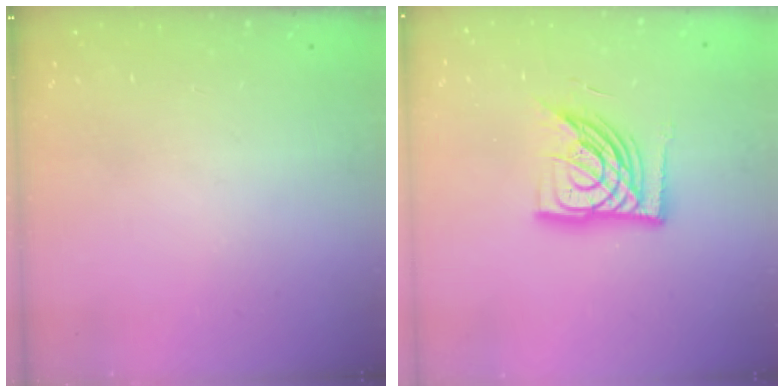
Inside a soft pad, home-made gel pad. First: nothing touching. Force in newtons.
{"total": 15.7, "press": 15.5, "slide": 2.2}